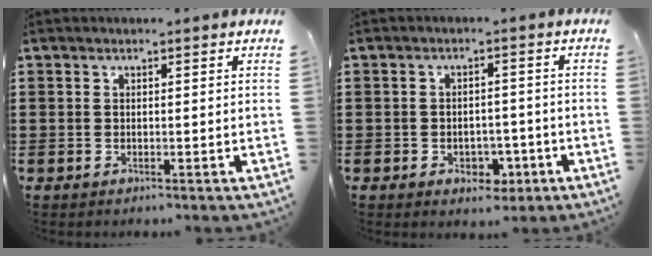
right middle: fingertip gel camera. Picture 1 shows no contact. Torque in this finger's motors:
{"motor_torque": [0.09, 0.07, 0.16, 0.02]}